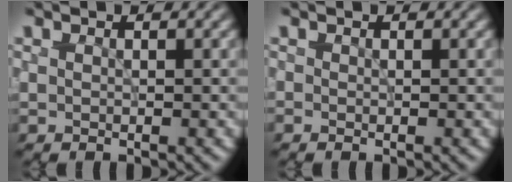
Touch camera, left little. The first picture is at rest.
{"total": 0.0}